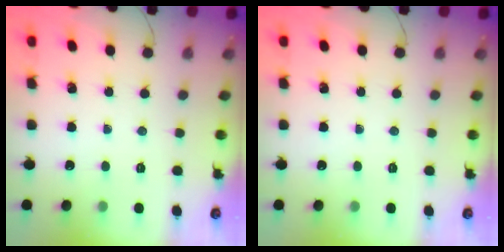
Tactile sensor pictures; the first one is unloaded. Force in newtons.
{"total": 0.0}